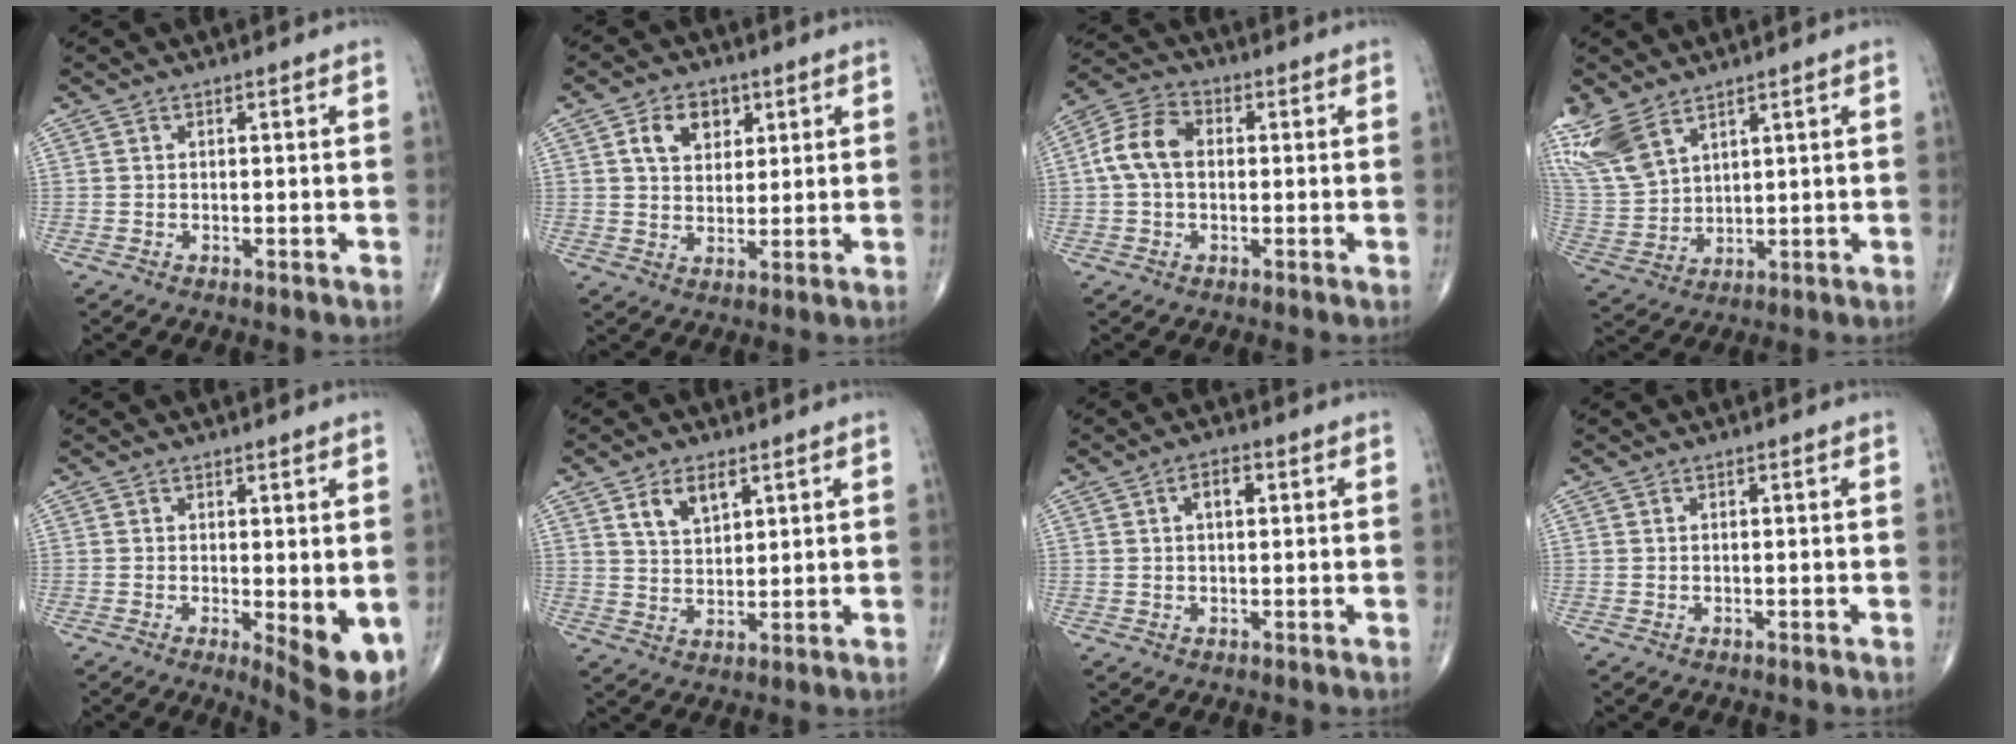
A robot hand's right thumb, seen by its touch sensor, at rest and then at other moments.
{"total": 7.2, "force": [2.9, 5.2, 4.1], "torque": [-0.042, -0.008, 0.049]}
{"total": 8.1, "force": [0.4, 5.6, 5.9], "torque": [-0.116, 0.028, -0.001]}
{"total": 11.2, "force": [7.6, 5.5, 6.1], "torque": [-0.138, -0.021, 0.174]}
{"total": 7.0, "force": [-1.0, 2.2, 6.5], "torque": [-0.082, -0.018, -0.008]}
{"total": 5.9, "force": [3.2, 3.2, 3.8], "torque": [-0.055, -0.019, 0.063]}
{"total": 3.2, "force": [0.9, 1.7, 2.5], "torque": [-0.039, 0.007, 0.013]}
{"total": 0.0}